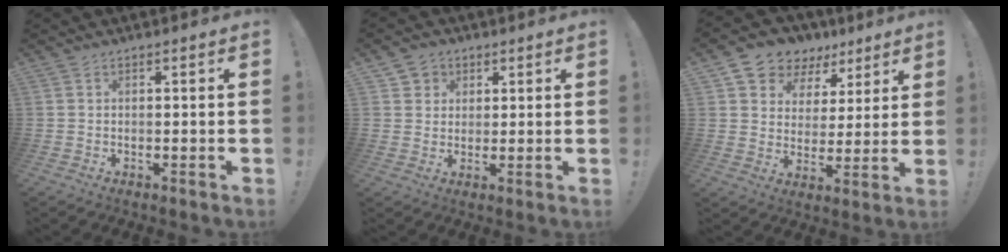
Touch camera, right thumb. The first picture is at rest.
{"total": 4.5, "force": [1.7, 4.1, 0.6], "torque": [-0.006, -0.011, 0.032]}
{"total": 8.6, "force": [5.5, 6.5, 1.4], "torque": [-0.028, -0.042, 0.107]}